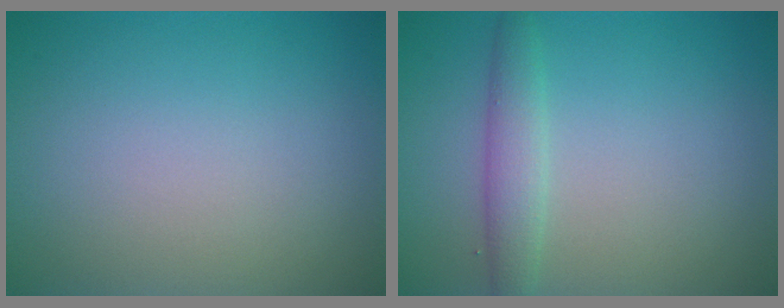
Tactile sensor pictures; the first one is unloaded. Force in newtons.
{"total": 2.4, "press": 2.4, "slide": 0.1}